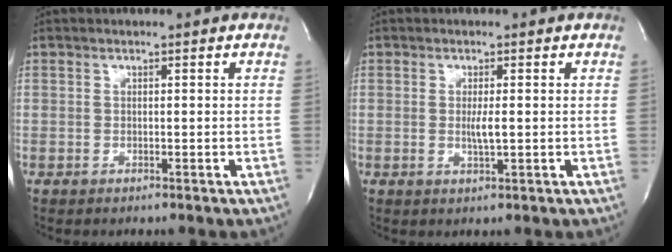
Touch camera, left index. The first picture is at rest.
{"total": 2.1, "force": [-0.1, 0.1, 2.1], "torque": [-0.044, -0.005, -0.001]}